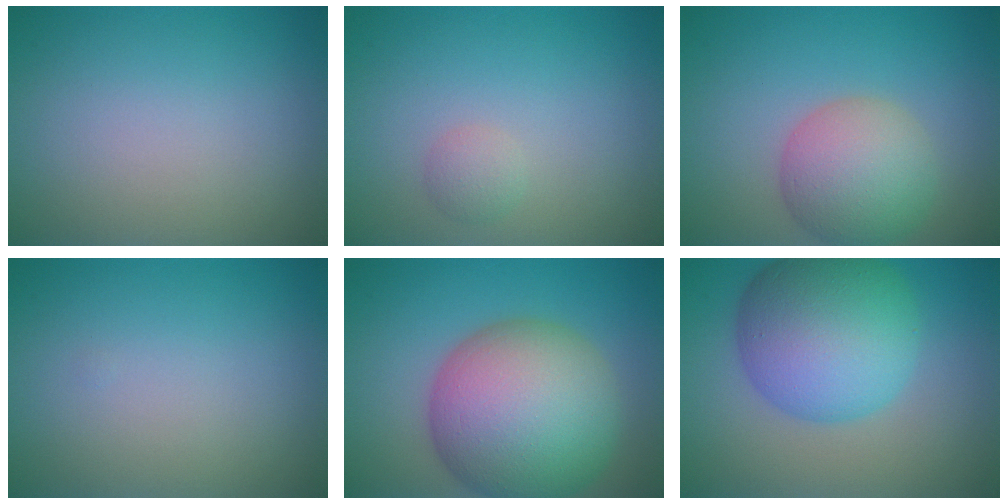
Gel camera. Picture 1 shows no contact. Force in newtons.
{"total": 1.2, "press": 1.2, "slide": 0.1}
{"total": 6.0, "press": 6.0, "slide": 0.4}
{"total": 0.0}
{"total": 13.5, "press": 13.5, "slide": 0.4}
{"total": 10.5, "press": 10.5, "slide": 0.2}